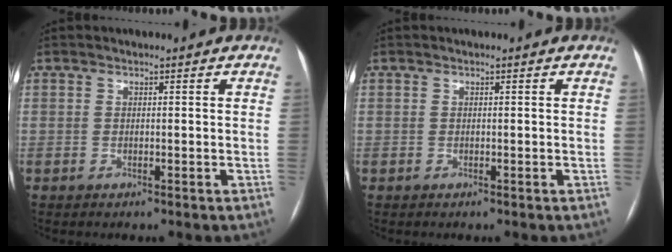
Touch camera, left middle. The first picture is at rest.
{"total": 0.0}